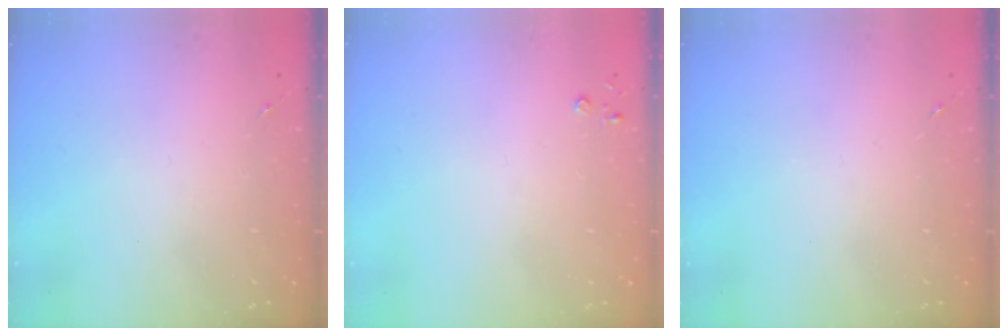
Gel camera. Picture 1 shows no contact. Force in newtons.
{"total": 2.2, "press": 2.2, "slide": 0.3}
{"total": 0.0}